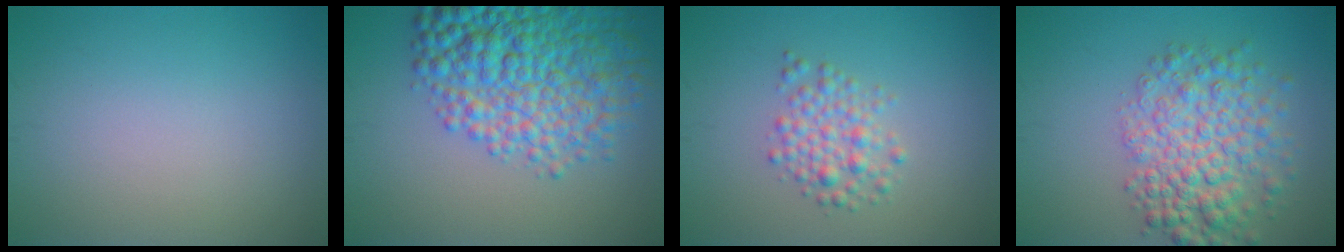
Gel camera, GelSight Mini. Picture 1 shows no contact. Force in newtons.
{"total": 9.2, "press": 9.2, "slide": 0.3}
{"total": 2.8, "press": 2.8, "slide": 0.1}
{"total": 6.5, "press": 6.5, "slide": 0.2}